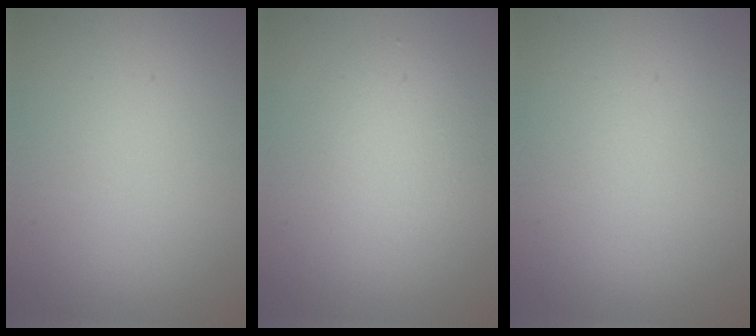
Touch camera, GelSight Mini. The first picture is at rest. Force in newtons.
{"total": 2.8, "press": 2.8, "slide": 0.1}
{"total": 0.0}